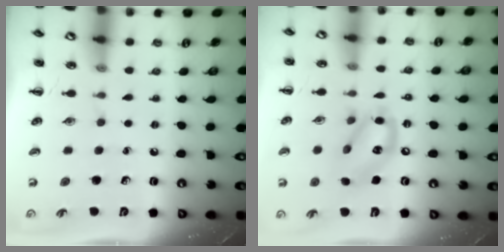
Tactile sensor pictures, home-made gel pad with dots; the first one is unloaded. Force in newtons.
{"total": 13.5, "press": 13.2, "slide": 2.9}